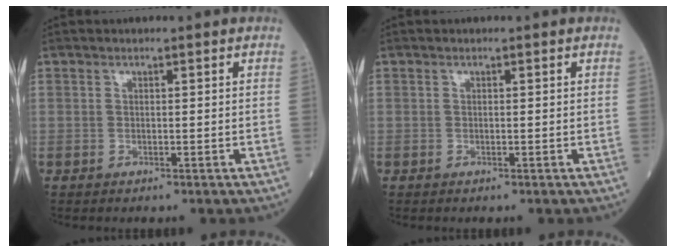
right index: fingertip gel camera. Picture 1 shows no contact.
{"total": 0.0}